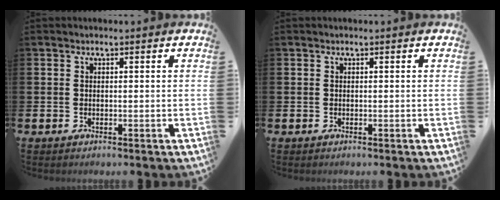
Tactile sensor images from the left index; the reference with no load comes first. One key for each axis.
{"total": 0.0}